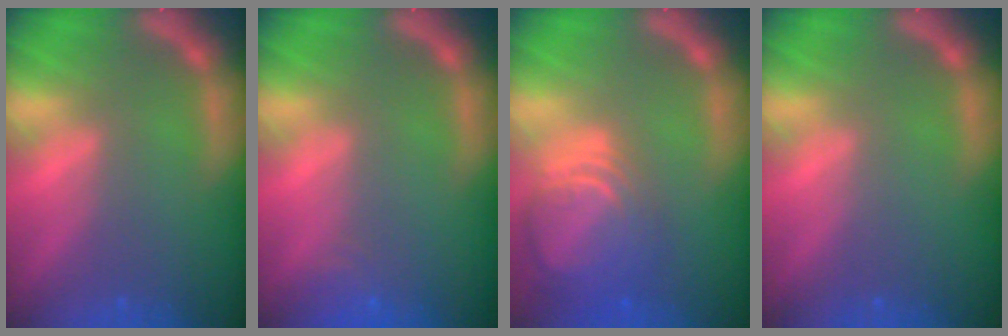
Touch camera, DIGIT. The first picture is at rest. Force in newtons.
{"total": 1.9}
{"total": 8.5}
{"total": 0.0}